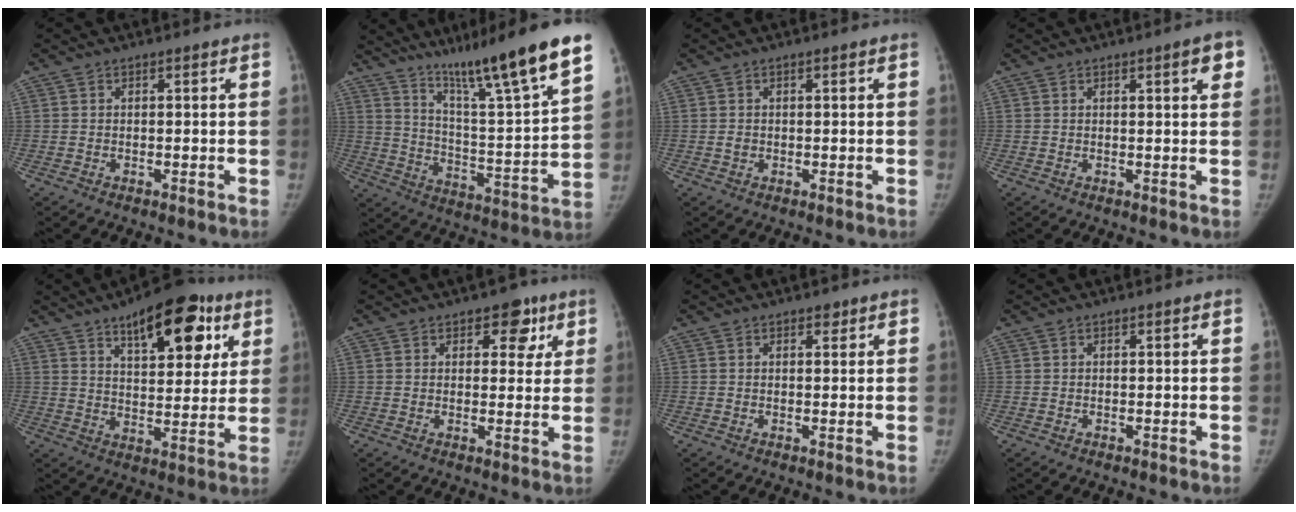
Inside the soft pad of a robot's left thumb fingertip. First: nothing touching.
{"total": 22.2, "force": [16.3, 1.3, 15.0], "torque": [-0.209, -0.075, 0.262]}
{"total": 1.0, "force": [0.0, 0.8, 0.5], "torque": [-0.001, 0.002, 0.002]}
{"total": 3.8, "force": [1.7, 0.7, 3.4], "torque": [-0.036, -0.003, 0.020]}
{"total": 17.6, "force": [9.3, 7.8, 12.7], "torque": [-0.128, -0.026, 0.135]}
{"total": 6.1, "force": [3.2, 3.9, 3.5], "torque": [0.000, -0.009, 0.035]}
{"total": 1.0, "force": [0.7, 0.6, 0.4], "torque": [0.003, -0.003, 0.008]}
{"total": 0.0}